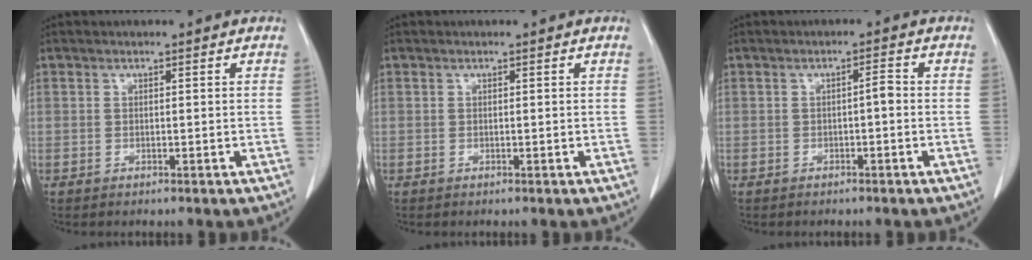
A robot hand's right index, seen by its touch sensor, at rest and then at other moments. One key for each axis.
{"total": 0.0}
{"total": 1.6, "fx": -0.3, "fy": 0.3, "fz": 1.5, "tx": -0.021, "ty": 0.004, "tz": -0.006}